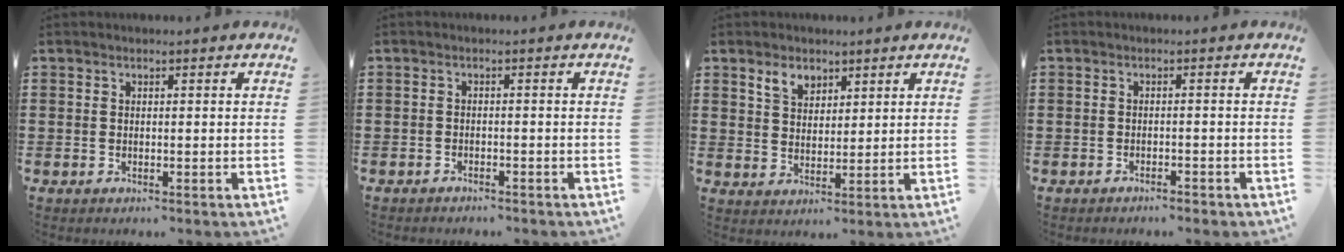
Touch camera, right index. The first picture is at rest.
{"total": 1.1, "force": [-1.1, 0.2, 0.0], "torque": [-0.004, 0.002, -0.023]}
{"total": 3.8, "force": [2.7, 2.3, 1.4], "torque": [-0.038, 0.008, 0.051]}
{"total": 1.1, "force": [-1.1, 0.1, 0.3], "torque": [-0.010, 0.001, -0.022]}